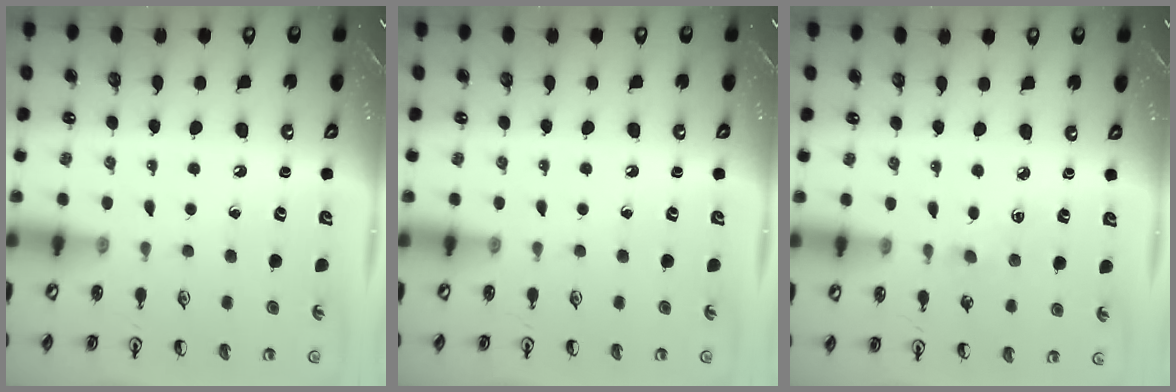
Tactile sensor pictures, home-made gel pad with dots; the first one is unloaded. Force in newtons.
{"total": 0.0}
{"total": 3.5, "press": 3.5, "slide": 0.5}